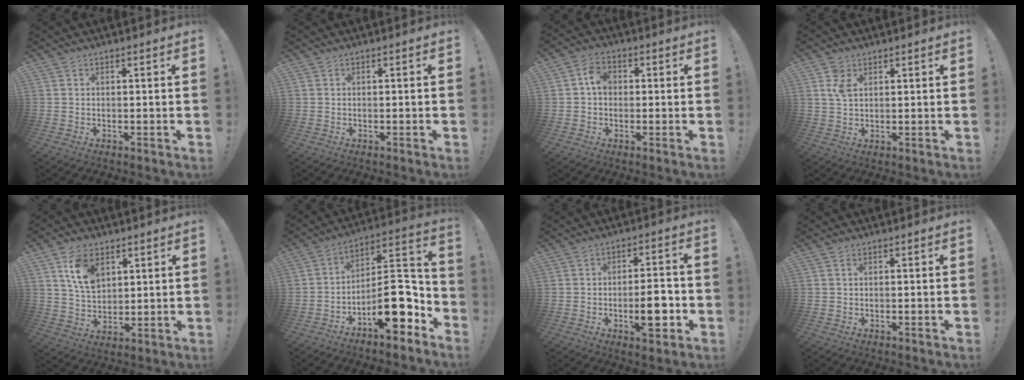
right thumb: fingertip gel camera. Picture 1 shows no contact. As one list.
[{"total": 0.0}, {"total": 5.1, "force": [-0.1, 3.8, 3.4], "torque": [-0.053, 0.013, -0.002]}, {"total": 4.2, "force": [1.8, 2.4, 2.8], "torque": [-0.048, 0.000, 0.031]}, {"total": 11.4, "force": [5.3, 7.8, 6.4], "torque": [-0.105, -0.009, 0.103]}, {"total": 15.2, "force": [-6.7, 6.8, 11.8], "torque": [-0.153, 0.039, -0.100]}, {"total": 8.7, "force": [-2.4, 3.5, 7.6], "torque": [-0.105, 0.010, -0.039]}, {"total": 0.6, "force": [0.3, 0.5, 0.4], "torque": [-0.015, 0.005, 0.006]}]